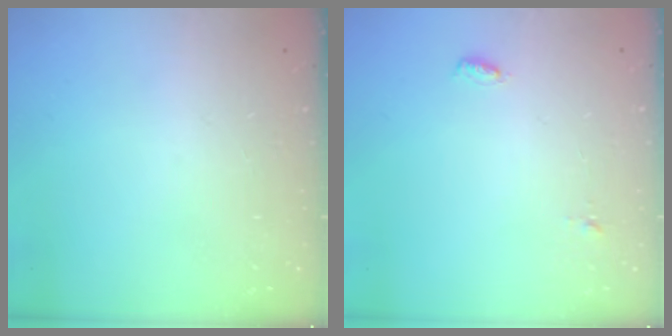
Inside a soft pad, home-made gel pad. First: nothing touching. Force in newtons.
{"total": 5.0, "press": 4.1, "slide": 2.8}